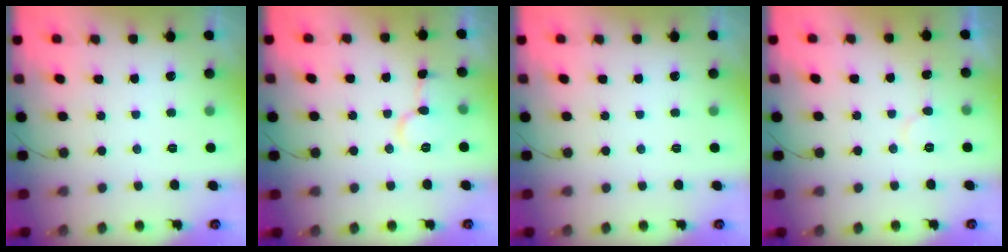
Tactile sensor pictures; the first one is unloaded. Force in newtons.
{"total": 8.0, "press": 8.0, "slide": 0.6}
{"total": 0.0}
{"total": 5.7, "press": 5.6, "slide": 0.5}